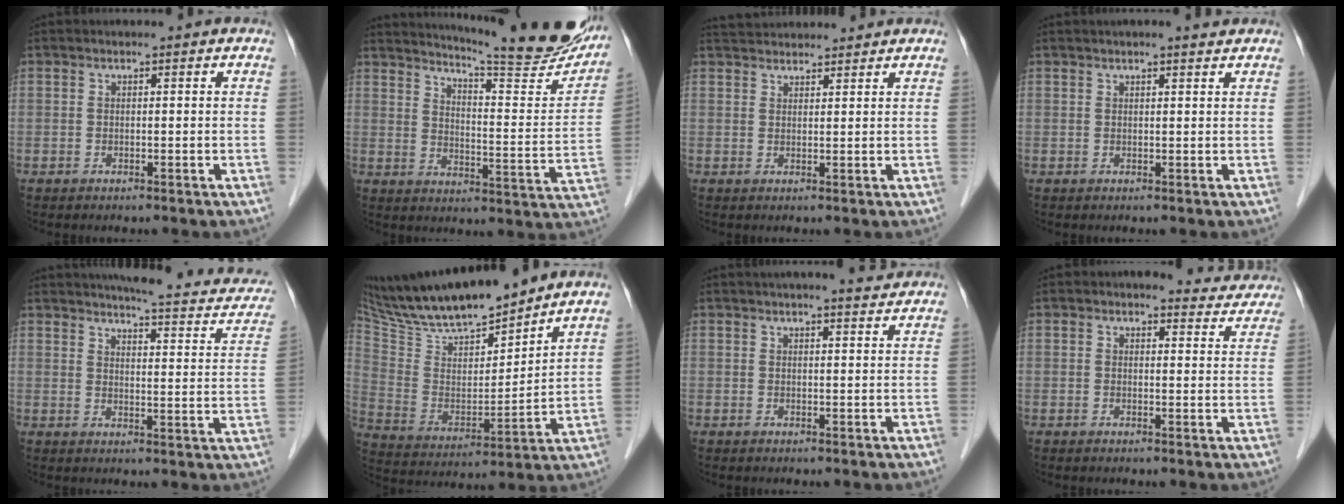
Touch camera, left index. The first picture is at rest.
{"total": 22.6, "force": [20.1, 1.7, 10.2], "torque": [-0.146, -0.069, 0.252]}
{"total": 6.2, "force": [6.0, 1.1, 1.3], "torque": [-0.021, 0.038, 0.093]}
{"total": 2.5, "force": [2.1, 0.2, 1.3], "torque": [-0.018, 0.013, 0.030]}
{"total": 16.4, "force": [14.0, 3.5, 7.8], "torque": [-0.081, -0.014, 0.149]}
{"total": 18.7, "force": [16.4, 2.8, 8.5], "torque": [-0.158, -0.003, 0.303]}
{"total": 3.7, "force": [3.3, 0.2, 1.6], "torque": [-0.024, 0.010, 0.043]}
{"total": 6.6, "force": [6.2, 2.1, 0.8], "torque": [0.006, -0.010, 0.050]}